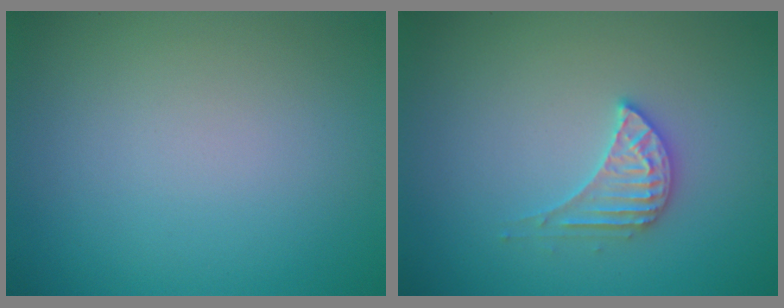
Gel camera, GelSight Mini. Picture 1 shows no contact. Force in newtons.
{"total": 2.6, "press": 2.6, "slide": 0.2}